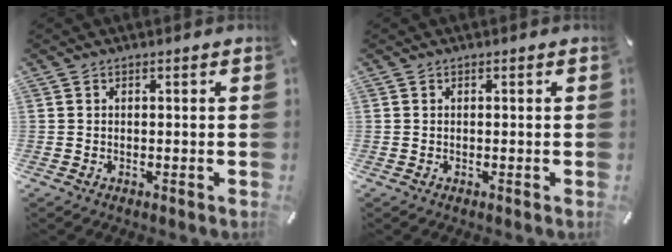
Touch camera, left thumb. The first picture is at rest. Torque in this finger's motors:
{"motor_torque": [0.00, 0.00, -0.01, 0.01, 0.00]}